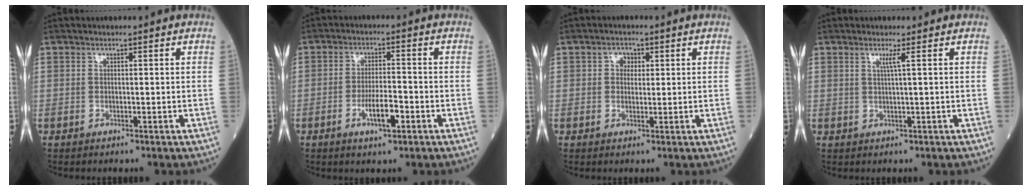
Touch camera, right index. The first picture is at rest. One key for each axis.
{"total": 5.3, "fx": -2.2, "fy": 1.0, "fz": 4.7, "tx": -0.088, "ty": -0.002, "tz": -0.039}
{"total": 2.2, "fx": 0.6, "fy": 1.7, "fz": 1.2, "tx": -0.016, "ty": 0.006, "tz": 0.007}
{"total": 1.6, "fx": 0.6, "fy": -0.6, "fz": 1.4, "tx": -0.029, "ty": -0.004, "tz": 0.013}